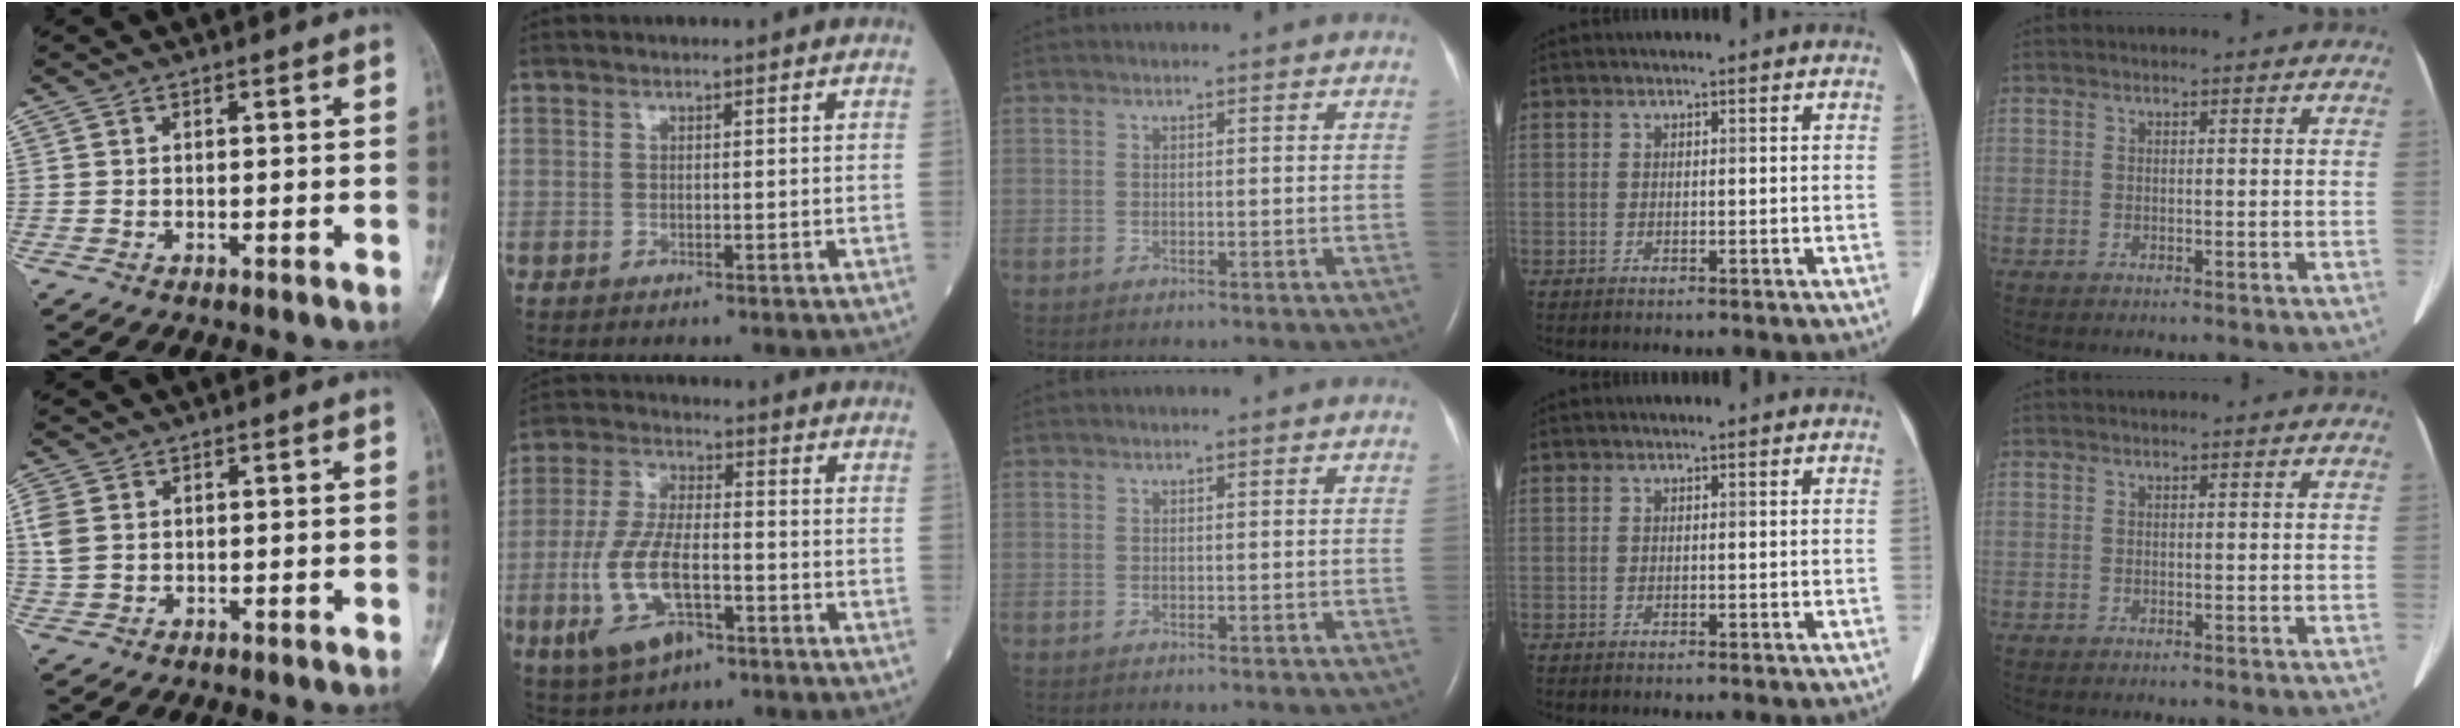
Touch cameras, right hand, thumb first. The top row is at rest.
{"thumb": {"total": 4.2, "force": [1.0, 3.0, 2.8], "torque": [-0.071, 0.005, 0.022]}, "index": {"total": 11.6, "force": [-4.5, 4.5, 9.7], "torque": [-0.218, -0.005, -0.079]}}